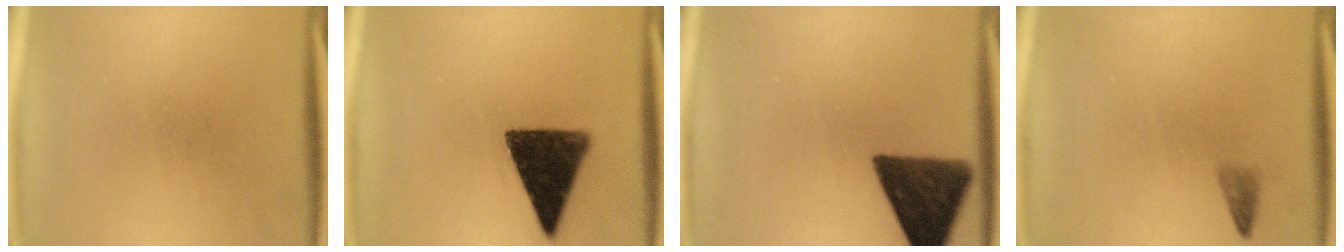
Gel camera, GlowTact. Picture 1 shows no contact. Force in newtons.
{"total": 14.3}
{"total": 13.6}
{"total": 1.2}